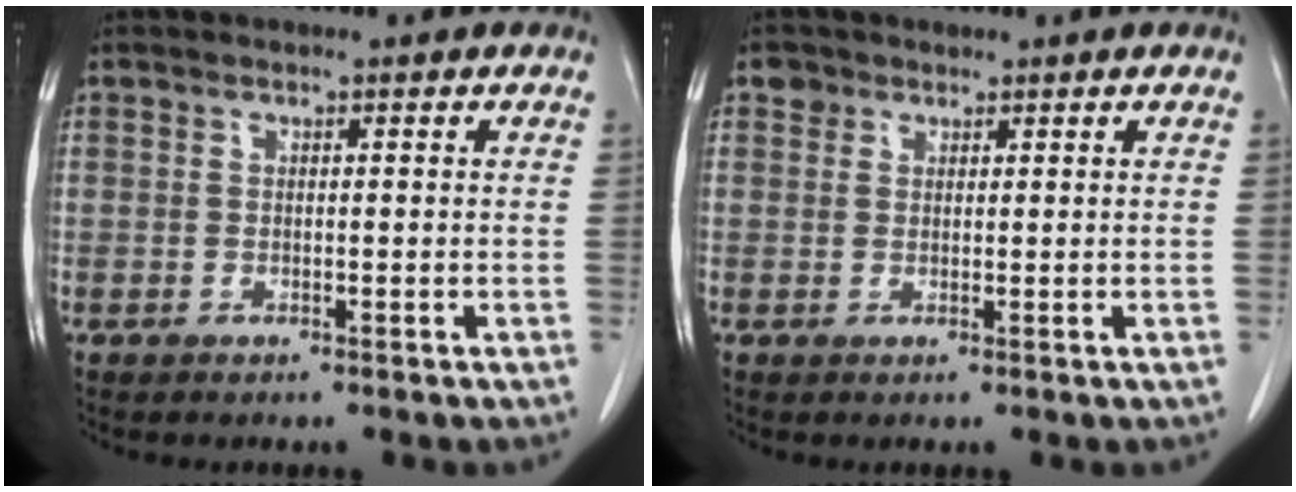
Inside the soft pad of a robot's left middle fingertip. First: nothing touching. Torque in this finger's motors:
{"motor_torque": [-0.06, 0.05, -0.15, -0.01]}